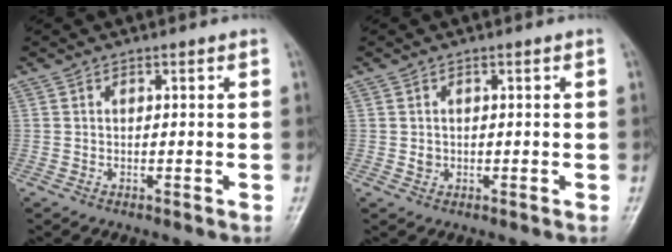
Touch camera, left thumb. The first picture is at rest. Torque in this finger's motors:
{"motor_torque": [-0.47, 0.30, -0.01, -0.02, 0.00]}